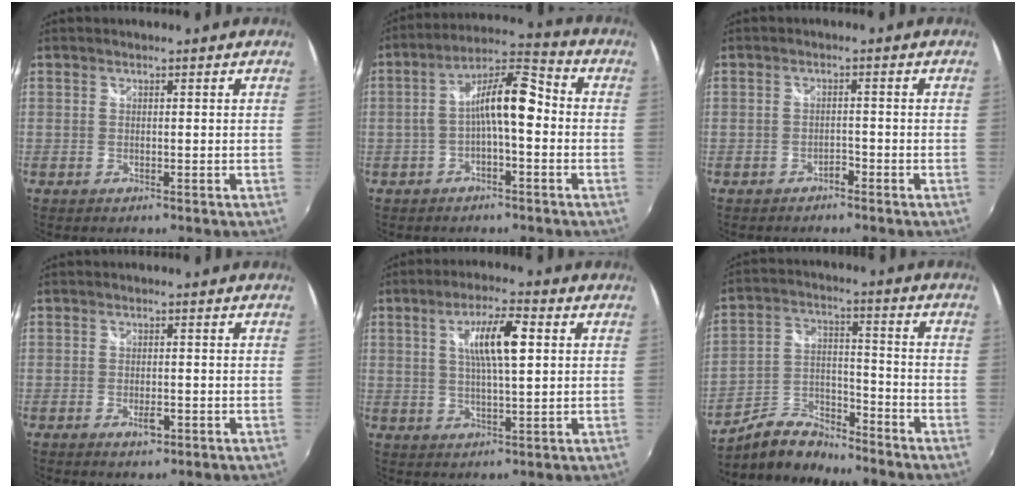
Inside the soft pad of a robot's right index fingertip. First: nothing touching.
{"total": 9.4, "force": [-1.4, 2.6, 9.0], "torque": [-0.168, 0.025, -0.029]}
{"total": 1.4, "force": [-1.3, 0.5, 0.4], "torque": [-0.009, 0.001, -0.022]}
{"total": 2.6, "force": [-1.2, 1.2, 2.0], "torque": [-0.039, -0.005, -0.020]}
{"total": 8.8, "force": [2.2, 2.0, 8.3], "torque": [-0.146, 0.008, 0.039]}
{"total": 9.2, "force": [-8.3, 3.1, 2.3], "torque": [-0.053, 0.024, -0.159]}